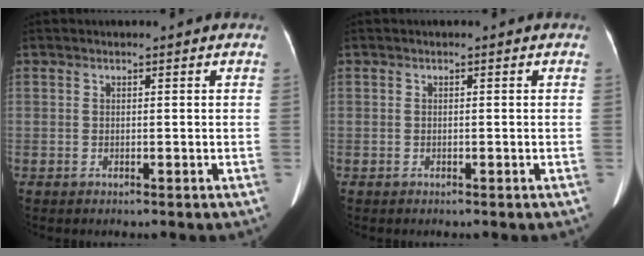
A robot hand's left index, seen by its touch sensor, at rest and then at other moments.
{"total": 0.0}